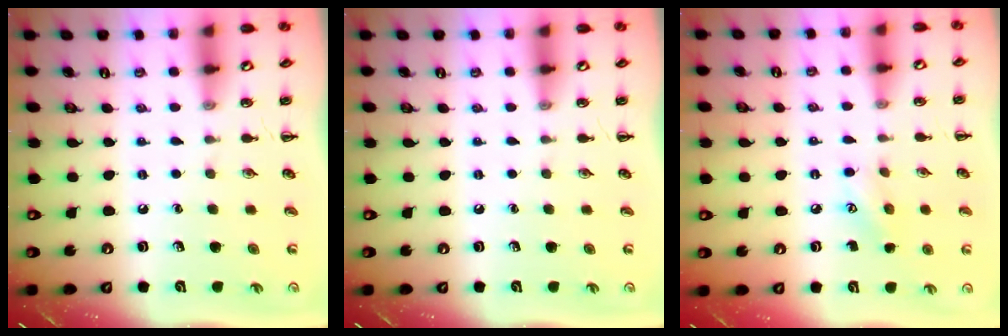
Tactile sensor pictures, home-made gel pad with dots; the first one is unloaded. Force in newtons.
{"total": 0.0}
{"total": 6.5, "press": 6.4, "slide": 1.2}